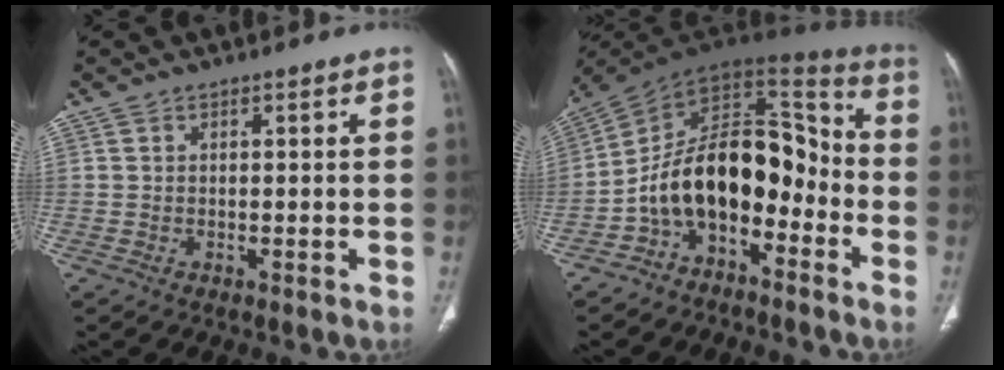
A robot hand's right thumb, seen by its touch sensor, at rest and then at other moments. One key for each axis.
{"total": 17.9, "fx": -6.3, "fy": 10.6, "fz": 13.0, "tx": -0.186, "ty": 0.108, "tz": -0.116}